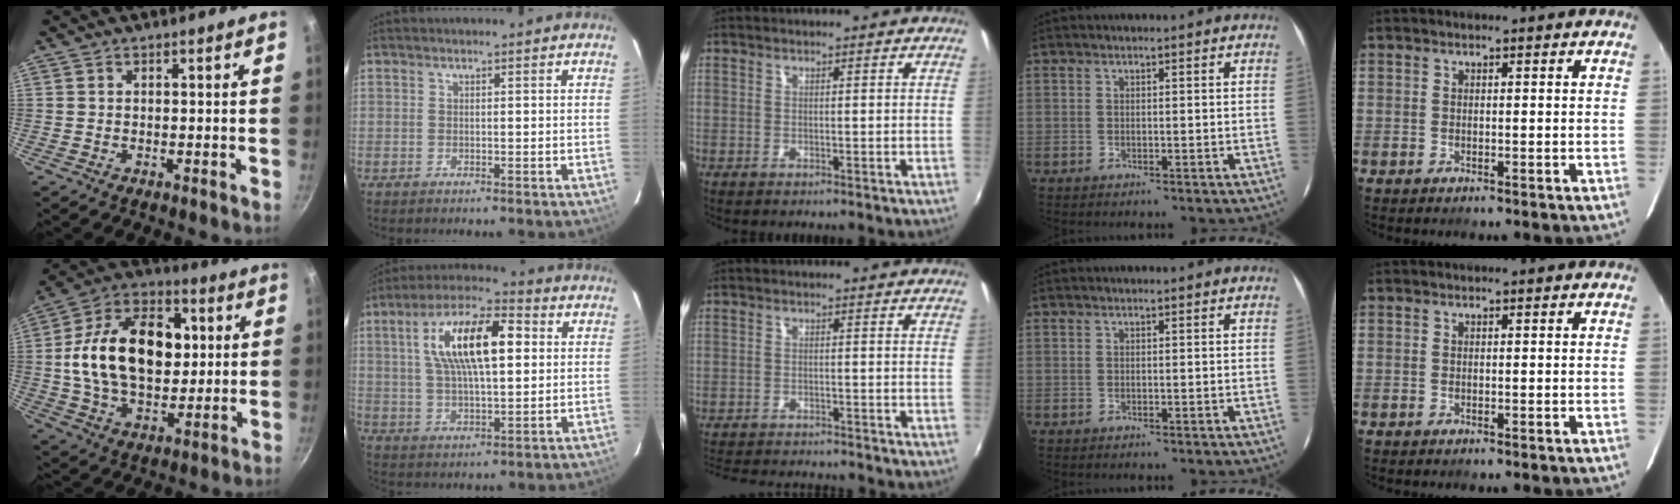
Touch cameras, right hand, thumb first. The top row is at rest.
{"thumb": {"total": 22.9, "force": [2.5, 15.1, 17.0], "torque": [-0.259, 0.020, 0.033]}, "index": {"total": 15.9, "force": [3.9, 5.8, 14.3], "torque": [-0.255, 0.027, 0.065]}, "middle": {"total": 10.5, "force": [-9.7, 1.6, 3.6], "torque": [-0.091, -0.009, -0.147]}}